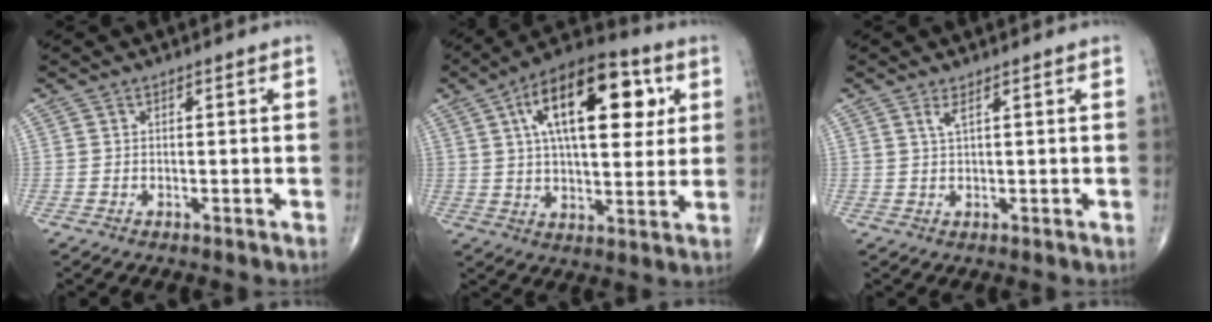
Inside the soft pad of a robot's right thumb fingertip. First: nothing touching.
{"total": 21.0, "force": [6.5, 9.8, 17.4], "torque": [-0.248, 0.001, 0.094]}
{"total": 1.7, "force": [0.9, 0.1, 1.4], "torque": [-0.035, -0.004, 0.023]}